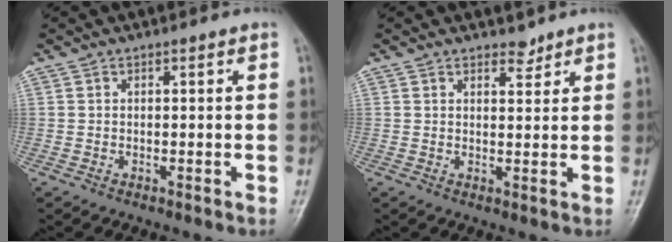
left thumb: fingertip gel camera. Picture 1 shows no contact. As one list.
[{"total": 2.3, "force": [1.9, 1.0, 0.6], "torque": [0.004, -0.014, 0.027]}]